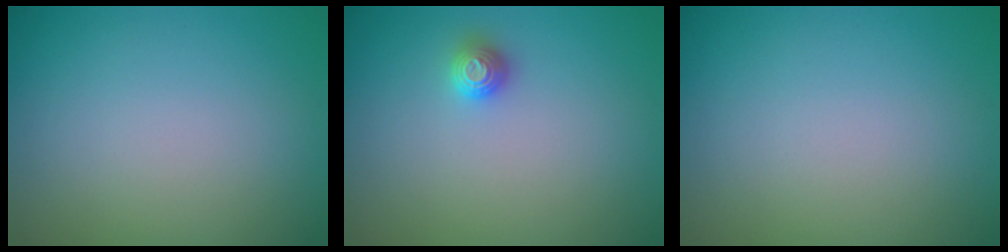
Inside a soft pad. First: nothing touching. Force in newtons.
{"total": 1.1, "press": 1.1, "slide": 0.2}
{"total": 0.0}